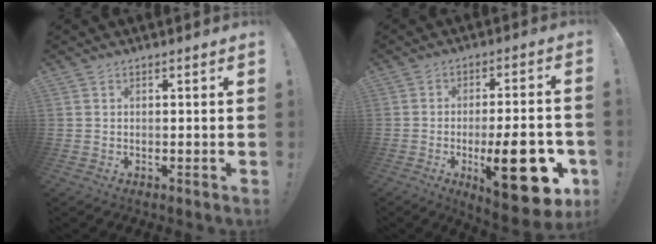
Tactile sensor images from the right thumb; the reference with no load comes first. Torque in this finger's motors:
{"motor_torque": [0.40, 0.80, 1.56, -1.21, 0.43]}